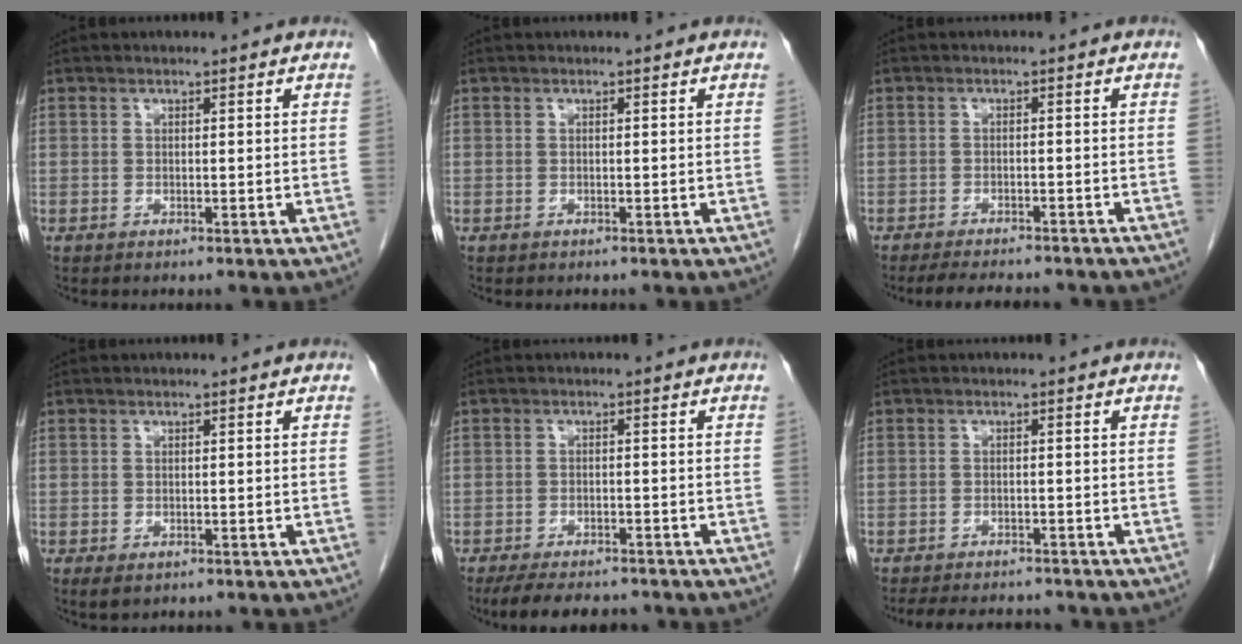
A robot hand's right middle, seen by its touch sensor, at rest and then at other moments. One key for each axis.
{"total": 0.0}
{"total": 10.3, "fx": -9.0, "fy": 2.2, "fz": 4.4, "tx": -0.062, "ty": -0.009, "tz": -0.115}
{"total": 1.7, "fx": -0.9, "fy": 1.0, "fz": 1.1, "tx": -0.015, "ty": -0.002, "tz": -0.003}
{"total": 7.9, "fx": -6.7, "fy": 2.6, "fz": 3.3, "tx": -0.052, "ty": -0.009, "tz": -0.097}
{"total": 8.9, "fx": -8.1, "fy": 2.4, "fz": 3.0, "tx": -0.052, "ty": -0.004, "tz": -0.106}